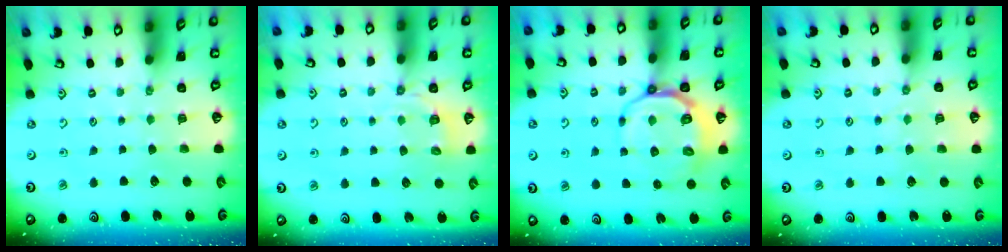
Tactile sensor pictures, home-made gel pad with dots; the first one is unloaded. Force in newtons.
{"total": 3.9, "press": 3.3, "slide": 2.2}
{"total": 9.9, "press": 9.4, "slide": 2.9}
{"total": 5.2, "press": 5.2, "slide": 0.7}